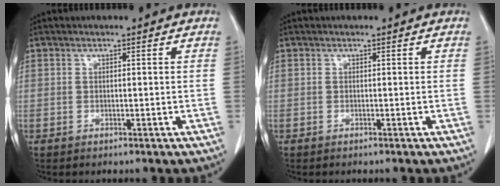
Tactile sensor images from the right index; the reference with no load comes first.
{"total": 0.0}